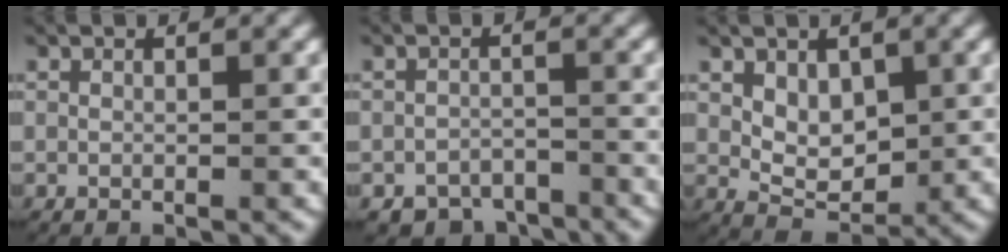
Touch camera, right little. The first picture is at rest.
{"total": 5.5, "force": [-4.8, 2.7, 0.4], "torque": [0.014, -0.013, -0.083]}
{"total": 4.1, "force": [0.5, 2.9, 2.8], "torque": [-0.055, -0.024, 0.021]}